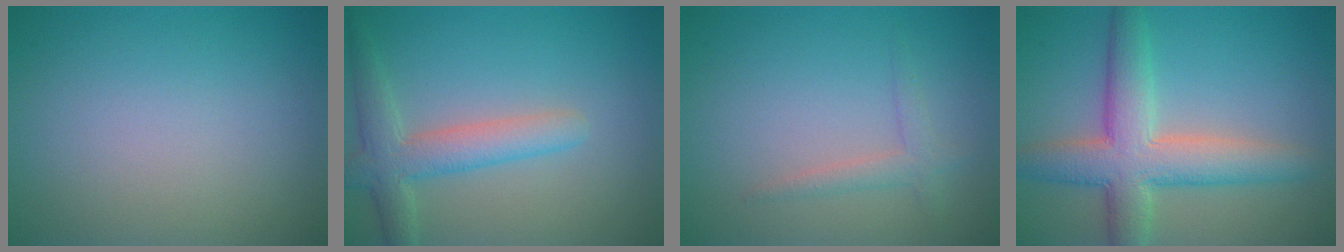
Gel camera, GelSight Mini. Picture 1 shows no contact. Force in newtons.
{"total": 4.0, "press": 4.0, "slide": 0.1}
{"total": 1.6, "press": 1.5, "slide": 0.1}
{"total": 6.9, "press": 6.9, "slide": 0.5}